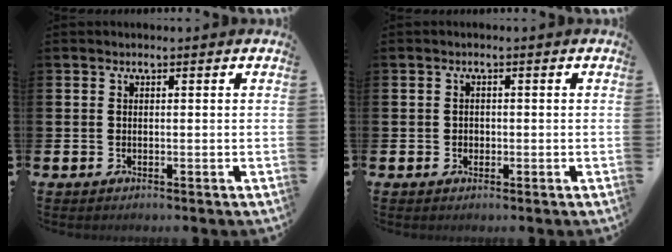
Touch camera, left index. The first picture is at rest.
{"total": 0.9, "force": [-0.2, 0.9, 0.2], "torque": [-0.003, 0.006, -0.007]}